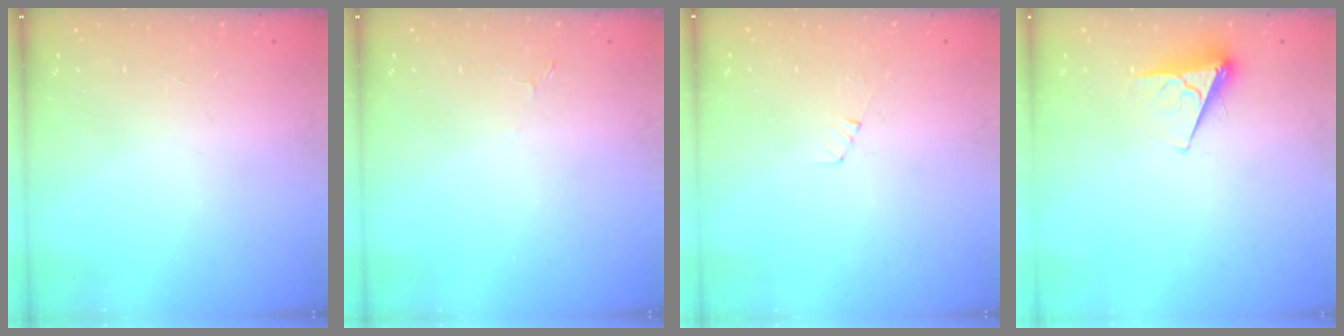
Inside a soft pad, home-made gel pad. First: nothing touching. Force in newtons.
{"total": 1.9, "press": 1.9, "slide": 0.3}
{"total": 3.8, "press": 3.8, "slide": 0.3}
{"total": 6.2, "press": 6.2, "slide": 0.5}